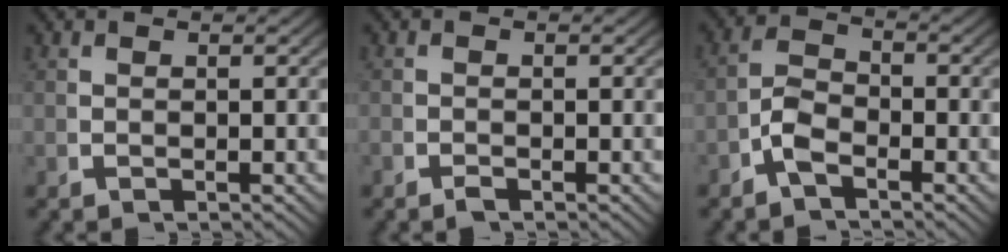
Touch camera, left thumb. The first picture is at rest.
{"total": 0.8, "force": [-0.8, 0.3, 0.2], "torque": [-0.002, -0.005, -0.016]}
{"total": 3.5, "force": [-1.5, 2.3, 2.2], "torque": [-0.036, -0.006, -0.032]}